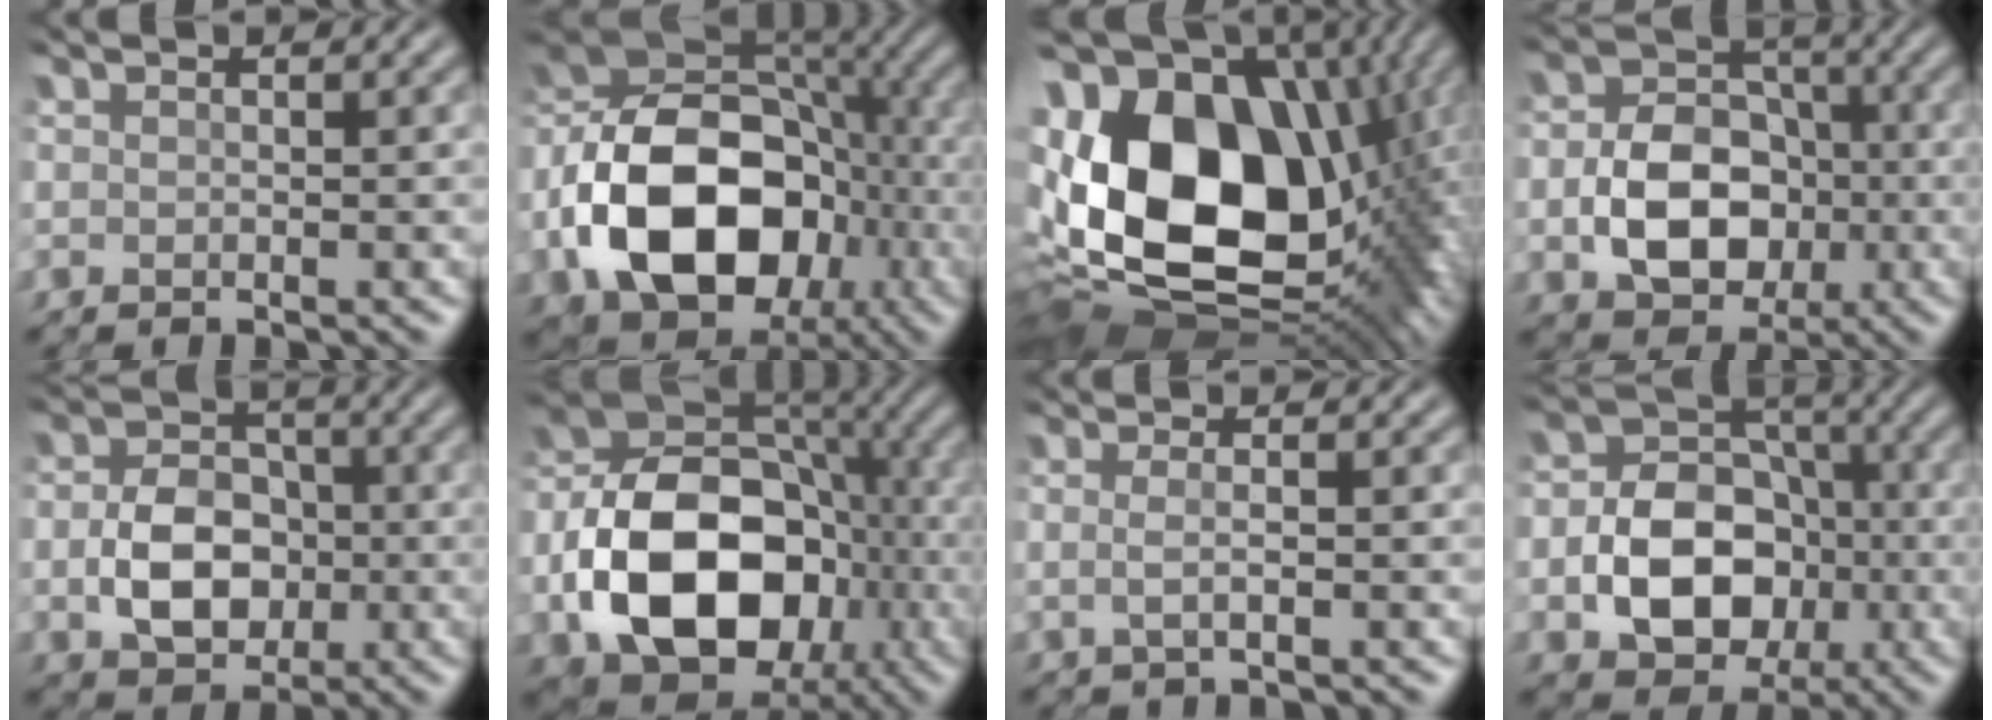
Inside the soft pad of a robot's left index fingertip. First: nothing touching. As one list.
[{"total": 15.3, "force": [-4.1, 10.5, 10.3], "torque": [-0.199, -0.006, -0.074]}, {"total": 20.1, "force": [0.6, 13.9, 14.6], "torque": [-0.309, -0.020, 0.048]}, {"total": 7.5, "force": [-1.9, 5.5, 4.8], "torque": [-0.085, 0.000, -0.029]}, {"total": 5.8, "force": [-1.1, 4.2, 3.9], "torque": [-0.081, 0.001, -0.016]}, {"total": 14.1, "force": [-3.9, 9.6, 9.6], "torque": [-0.170, -0.004, -0.078]}, {"total": 1.5, "force": [-0.1, -0.2, 1.5], "torque": [-0.044, -0.003, -0.002]}, {"total": 8.8, "force": [-2.3, 6.5, 5.5], "torque": [-0.099, -0.003, -0.043]}]